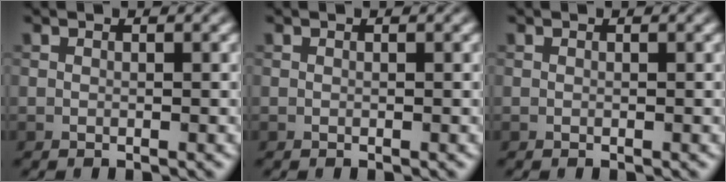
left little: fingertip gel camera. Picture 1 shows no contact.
{"total": 0.0}
{"total": 0.0}